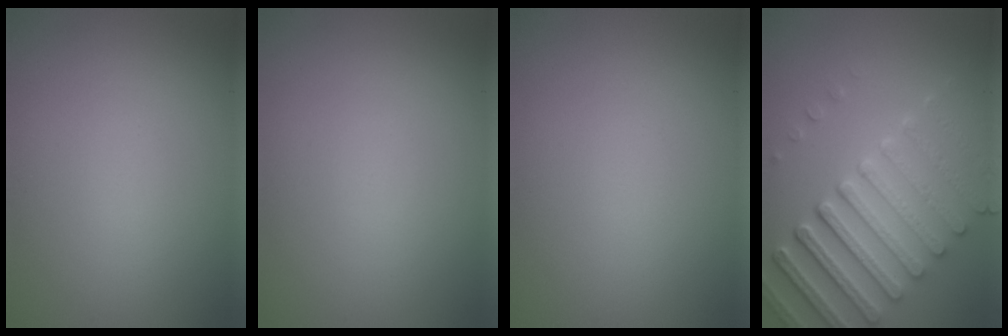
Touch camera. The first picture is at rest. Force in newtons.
{"total": 0.0}
{"total": 0.0}
{"total": 6.7, "press": 5.6, "slide": 3.6}